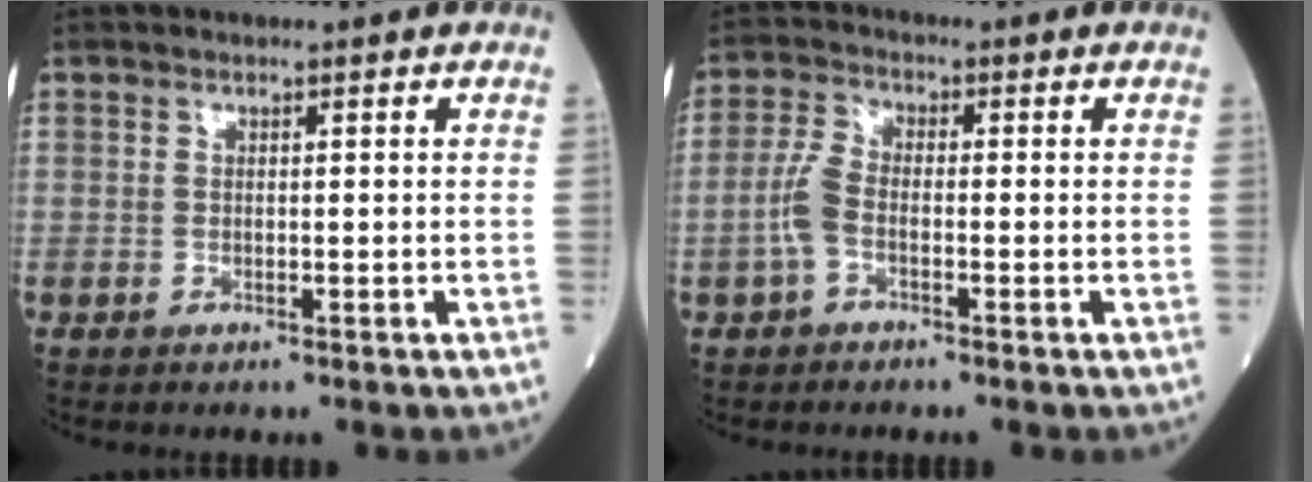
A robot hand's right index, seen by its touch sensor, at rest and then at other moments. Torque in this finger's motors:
{"motor_torque": [0.04, -0.09, 0.06, 0.05]}